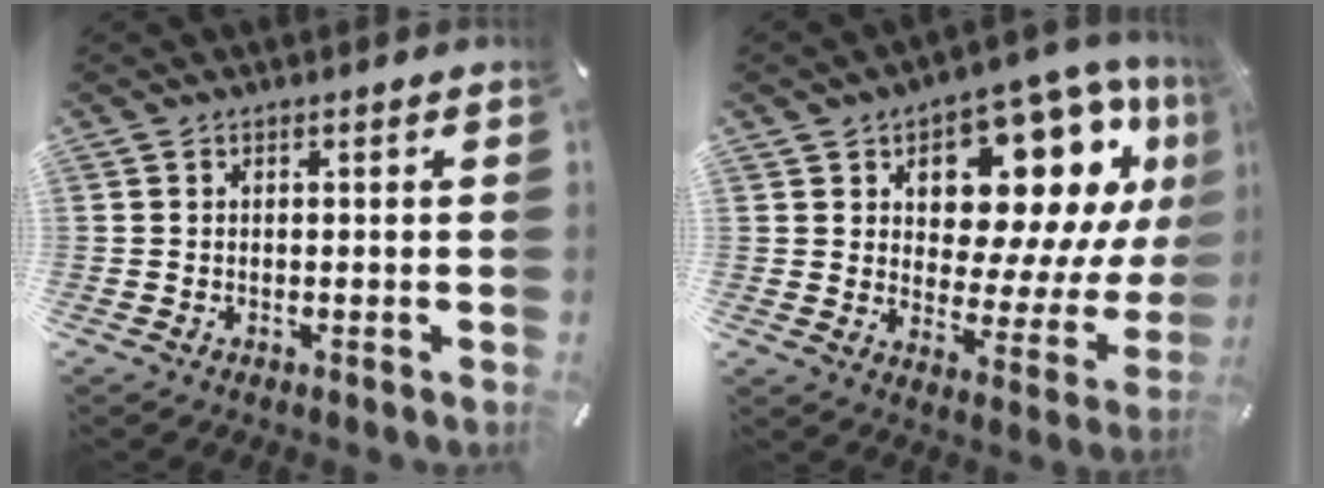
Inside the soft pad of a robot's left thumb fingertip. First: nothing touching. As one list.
[{"total": 16.8, "force": [10.2, 8.9, 9.9], "torque": [-0.133, -0.087, 0.170]}]